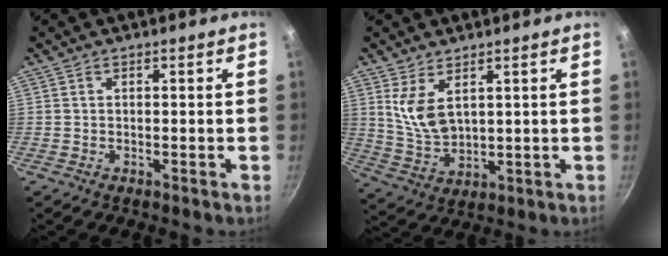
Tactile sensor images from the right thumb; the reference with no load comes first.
{"total": 7.7, "force": [3.3, 4.1, 5.6], "torque": [-0.101, -0.035, 0.075]}